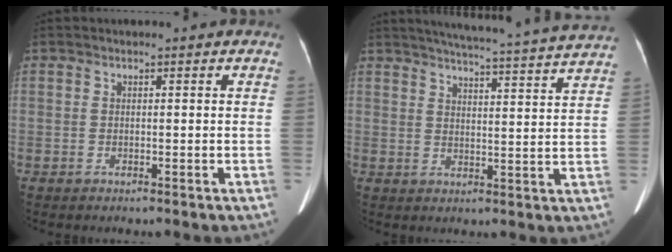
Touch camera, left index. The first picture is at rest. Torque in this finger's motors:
{"motor_torque": [0.58, -1.10, 0.02, 0.07]}